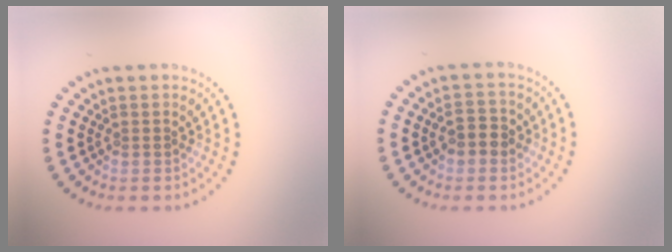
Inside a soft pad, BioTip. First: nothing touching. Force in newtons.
{"total": 2.3, "press": 2.3, "slide": 0.2}